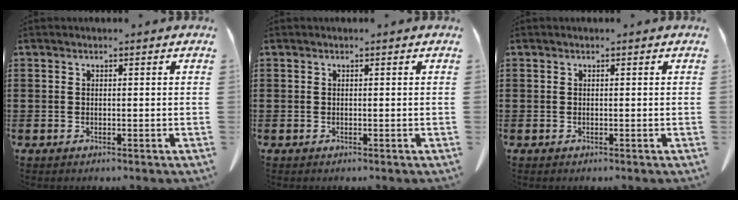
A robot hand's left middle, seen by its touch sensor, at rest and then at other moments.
{"total": 0.0}
{"total": 0.0}